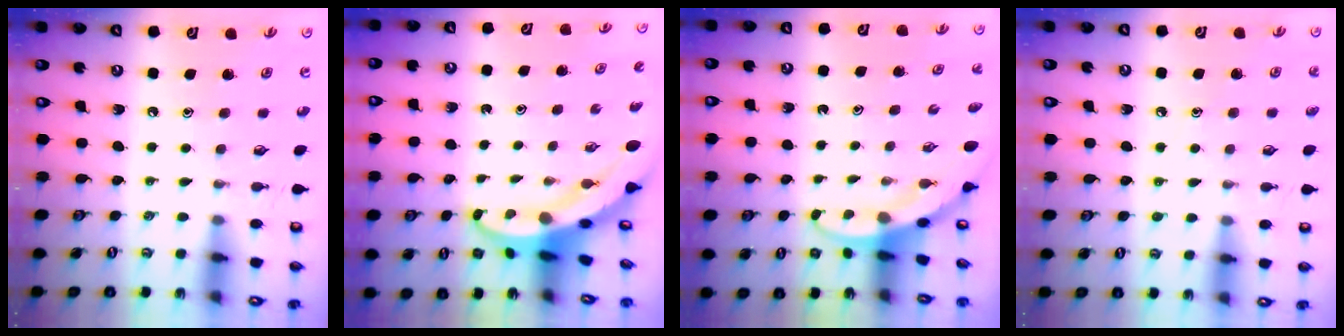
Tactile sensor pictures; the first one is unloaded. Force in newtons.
{"total": 5.1, "press": 5.0, "slide": 0.5}
{"total": 2.8, "press": 2.8, "slide": 0.1}
{"total": 4.4, "press": 4.3, "slide": 0.5}